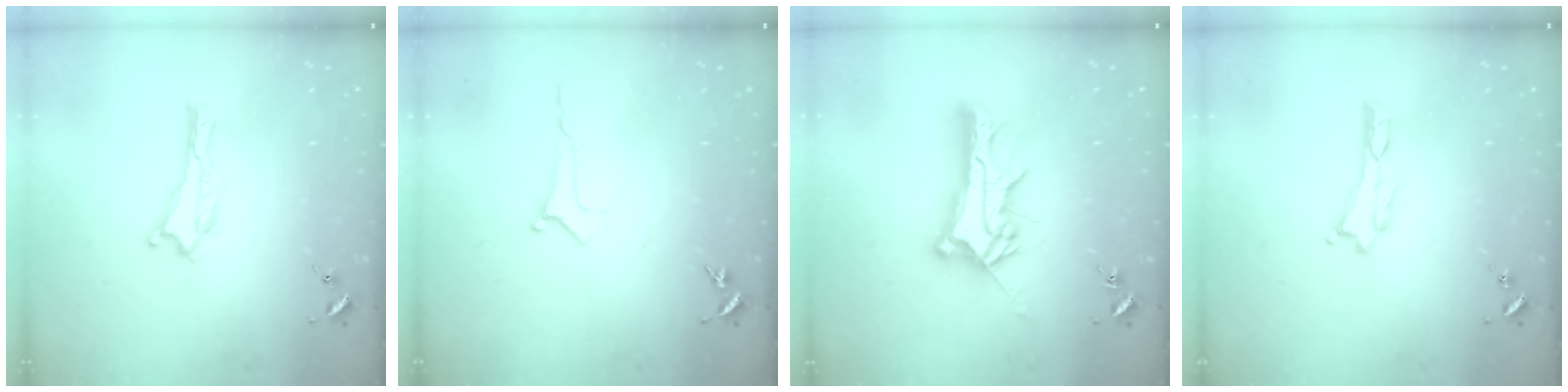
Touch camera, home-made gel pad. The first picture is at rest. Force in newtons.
{"total": 0.0}
{"total": 9.3, "press": 9.3, "slide": 0.7}
{"total": 0.0}